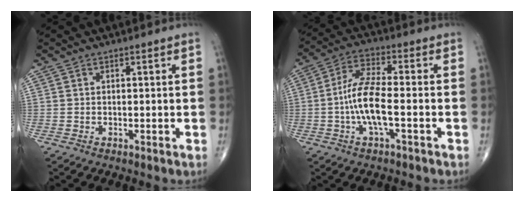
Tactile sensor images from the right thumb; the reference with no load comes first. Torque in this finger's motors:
{"motor_torque": [1.64, 3.37, 1.18, 0.29, 0.13]}